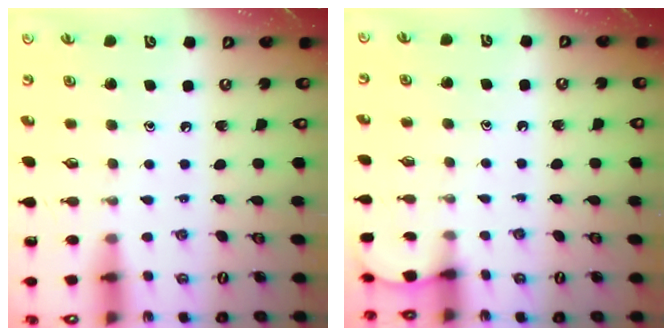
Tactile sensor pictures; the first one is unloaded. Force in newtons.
{"total": 1.9, "press": 1.9, "slide": 0.2}